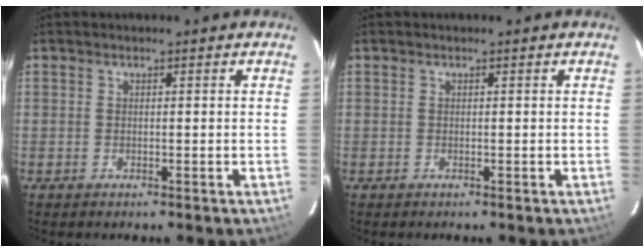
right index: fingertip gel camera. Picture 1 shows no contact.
{"total": 0.0}